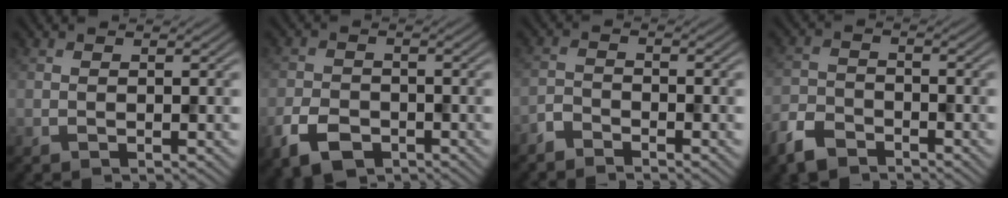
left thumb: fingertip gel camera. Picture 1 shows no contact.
{"total": 5.2, "force": [-2.9, 3.3, 2.8], "torque": [-0.064, -0.009, -0.062]}
{"total": 2.5, "force": [-2.4, 0.6, 0.6], "torque": [-0.013, -0.003, -0.058]}
{"total": 4.9, "force": [-3.9, 2.3, 1.9], "torque": [-0.043, -0.007, -0.090]}